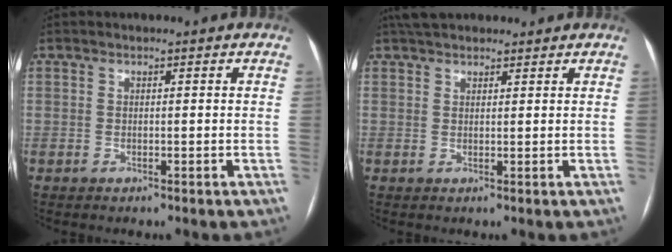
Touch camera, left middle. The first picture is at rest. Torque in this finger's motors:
{"motor_torque": [0.27, -0.27, 0.01, 0.02]}